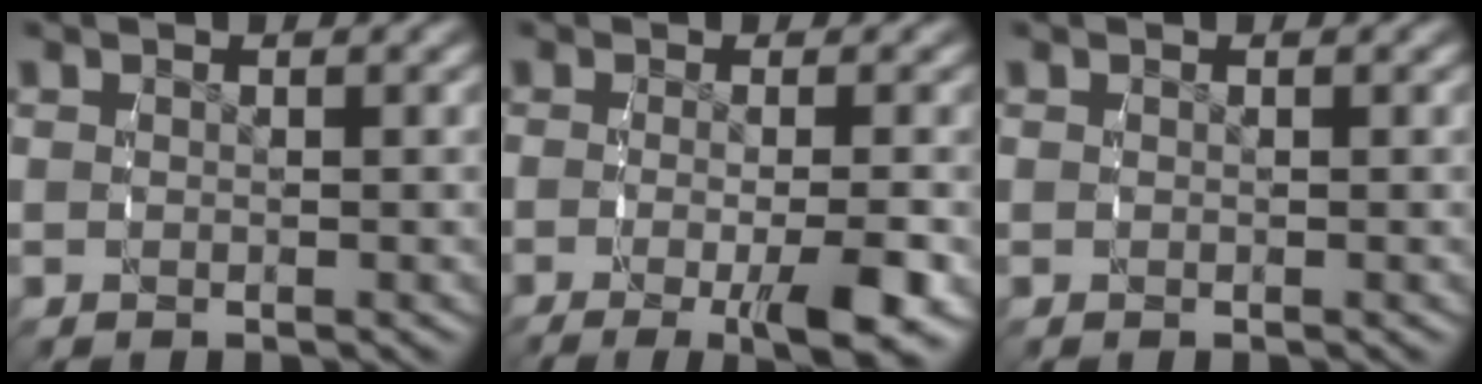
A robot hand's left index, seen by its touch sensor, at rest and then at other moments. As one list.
[{"total": 4.7, "force": [-2.7, 0.4, 3.8], "torque": [-0.063, -0.015, -0.040]}, {"total": 0.0}]